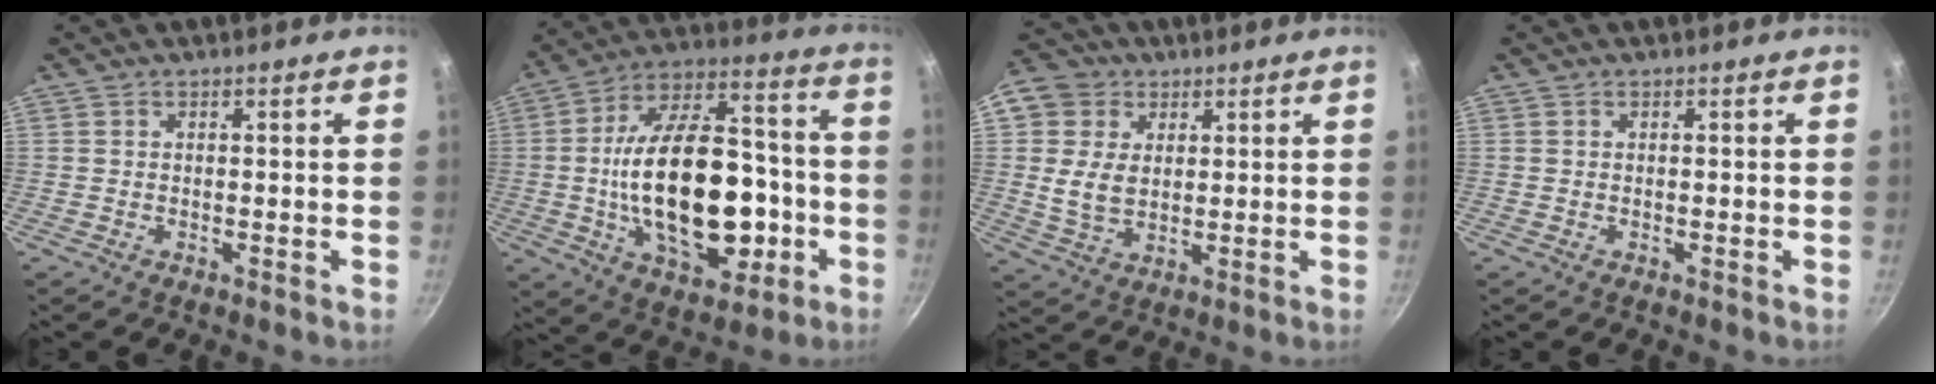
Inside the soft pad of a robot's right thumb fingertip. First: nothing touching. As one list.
[{"total": 27.3, "force": [-4.3, 15.7, 22.0], "torque": [-0.341, 0.050, -0.052]}, {"total": 11.1, "force": [2.9, 9.0, 5.9], "torque": [-0.097, -0.005, 0.048]}, {"total": 0.0}]